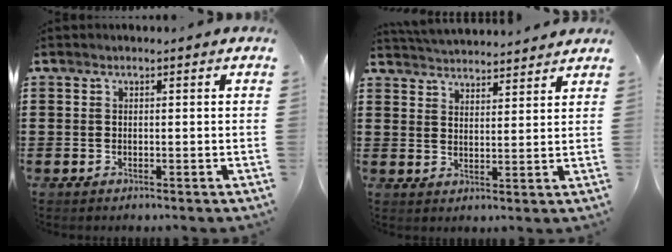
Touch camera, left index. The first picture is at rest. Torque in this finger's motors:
{"motor_torque": [-0.01, -0.03, 0.16, 0.09]}